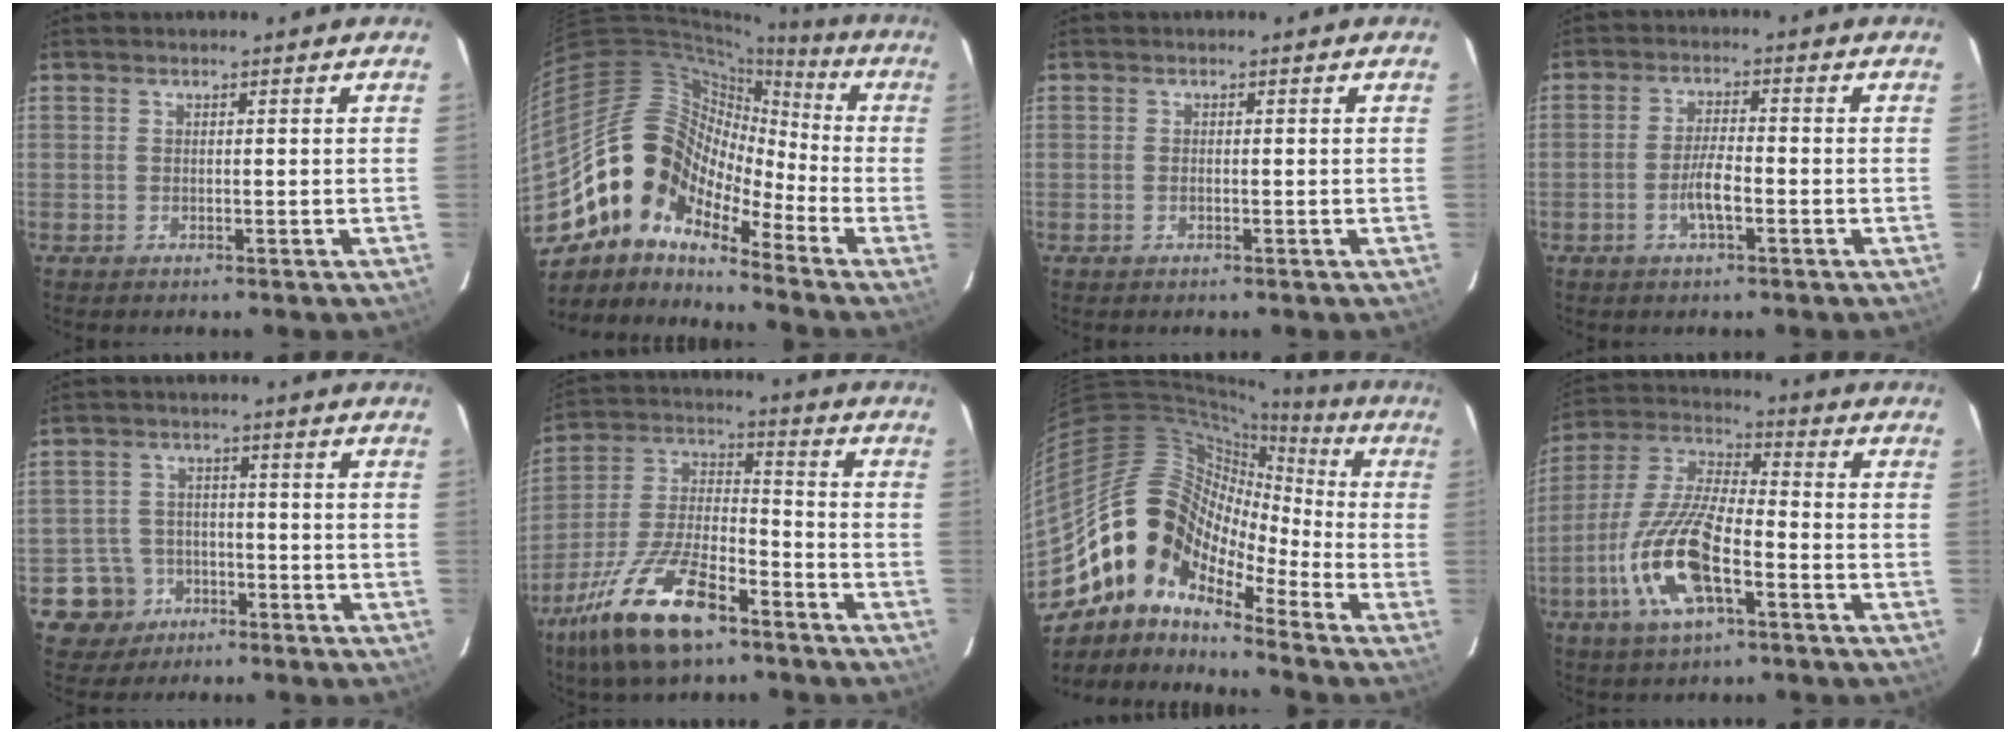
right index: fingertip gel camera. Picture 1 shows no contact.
{"total": 11.9, "force": [-8.1, 7.5, 4.3], "torque": [-0.071, 0.036, -0.179]}
{"total": 0.7, "force": [-0.3, 0.4, 0.5], "torque": [-0.010, 0.001, -0.006]}
{"total": 4.6, "force": [-1.9, 1.1, 4.0], "torque": [-0.083, 0.000, -0.035]}
{"total": 7.2, "force": [-3.5, 6.3, 0.5], "torque": [-0.030, 0.025, -0.050]}
{"total": 19.0, "force": [-11.7, 7.2, 13.1], "torque": [-0.278, -0.013, -0.216]}
{"total": 14.6, "force": [-9.1, 8.3, 7.8], "torque": [-0.130, 0.015, -0.199]}
{"total": 16.6, "force": [-6.6, 5.7, 14.1], "torque": [-0.299, -0.010, -0.132]}